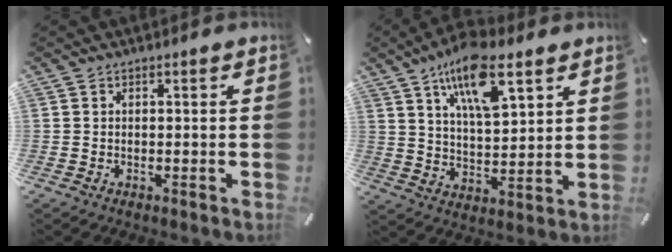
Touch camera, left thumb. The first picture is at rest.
{"total": 13.7, "force": [8.7, 5.5, 9.0], "torque": [-0.160, -0.027, 0.152]}